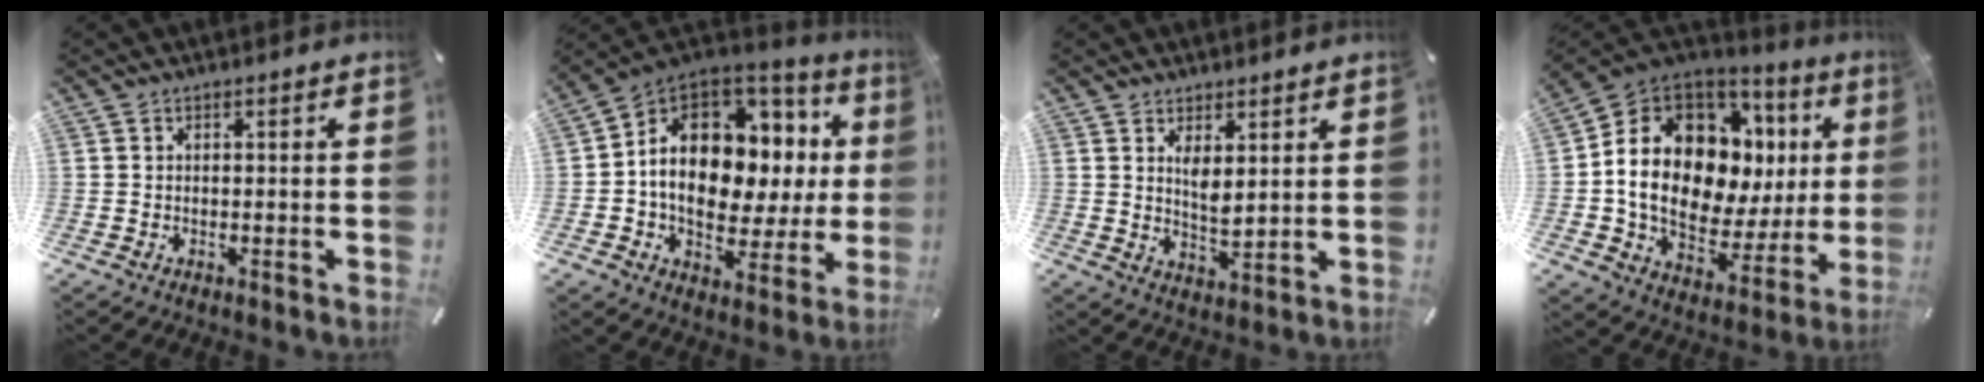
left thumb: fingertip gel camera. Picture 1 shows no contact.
{"total": 15.3, "force": [1.8, 11.0, 10.5], "torque": [-0.168, -0.023, 0.028]}
{"total": 4.9, "force": [3.1, 2.0, 3.2], "torque": [-0.055, -0.020, 0.053]}
{"total": 17.4, "force": [3.2, 13.0, 11.2], "torque": [-0.201, -0.033, 0.058]}